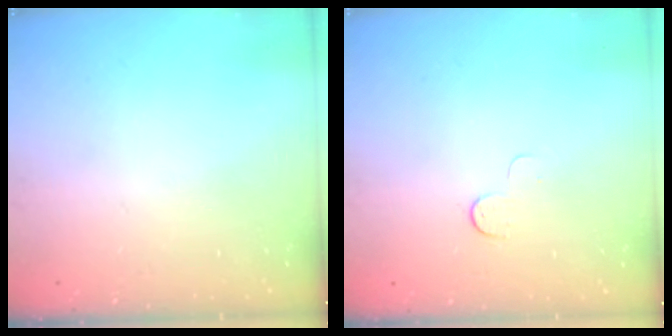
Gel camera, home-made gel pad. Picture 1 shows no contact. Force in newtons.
{"total": 3.8, "press": 3.8, "slide": 0.4}